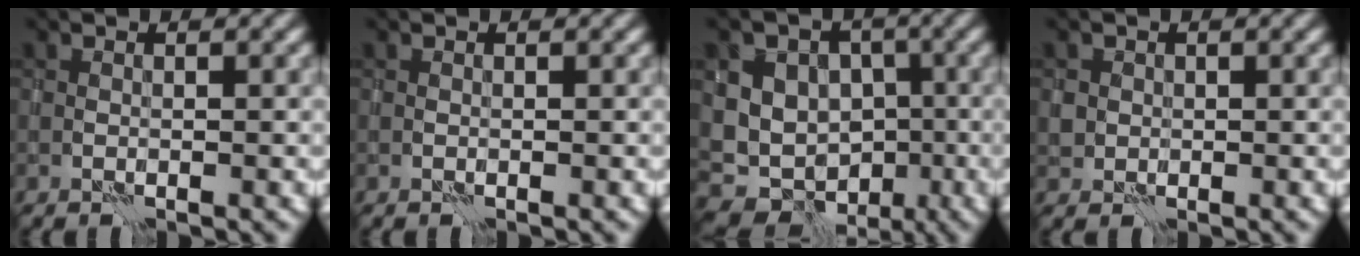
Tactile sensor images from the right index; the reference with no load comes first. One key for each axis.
{"total": 0.0}
{"total": 12.4, "fx": -1.9, "fy": 11.1, "fz": 5.2, "tx": -0.067, "ty": 0.015, "tz": -0.050}
{"total": 1.6, "fx": 0.2, "fy": 1.5, "fz": 0.0, "tx": 0.005, "ty": -0.003, "tz": 0.004}